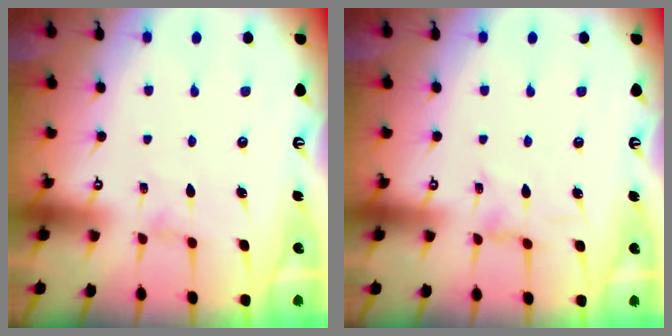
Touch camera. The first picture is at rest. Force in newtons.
{"total": 2.2, "press": 2.2, "slide": 0.4}